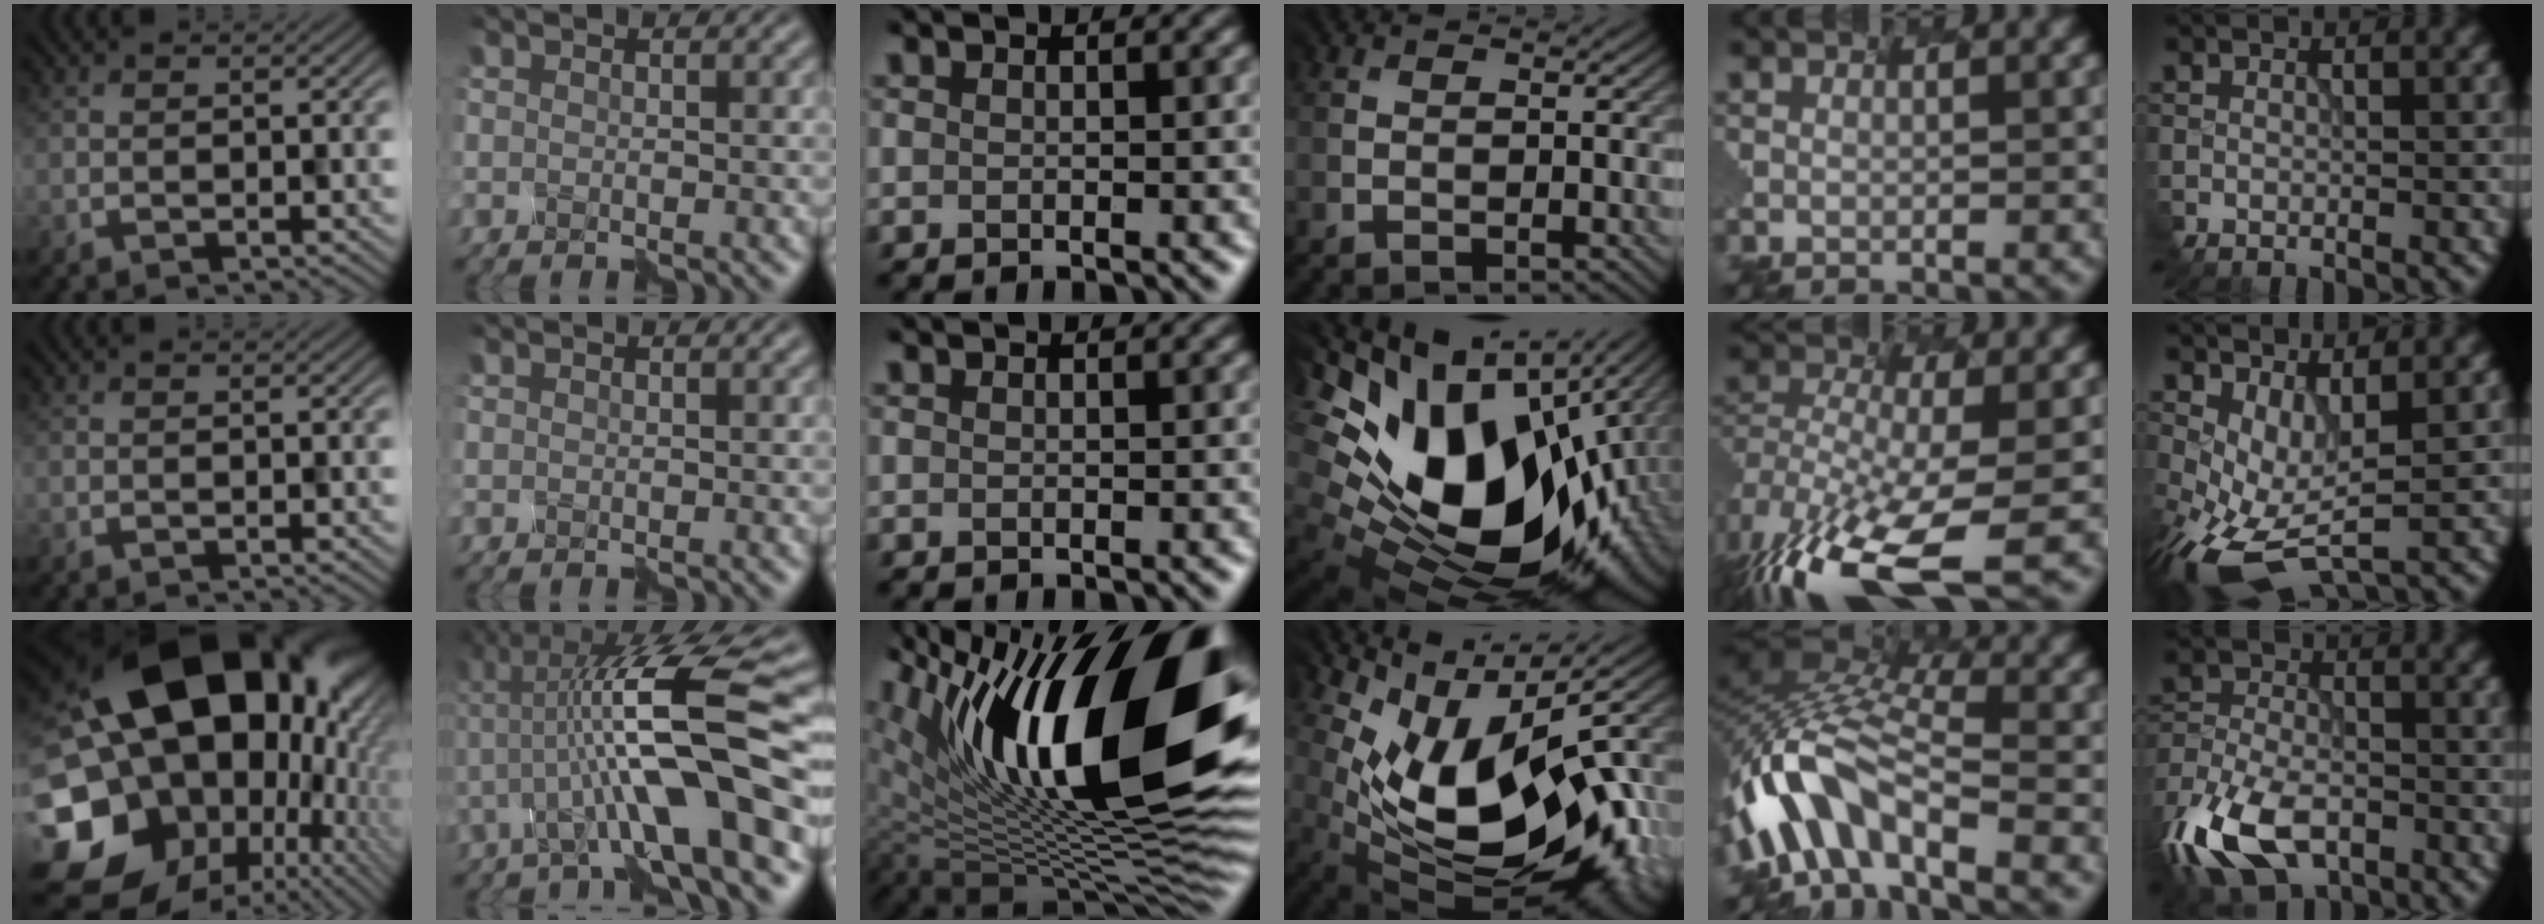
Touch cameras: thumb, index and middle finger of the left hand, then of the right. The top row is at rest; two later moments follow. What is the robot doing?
{"motion": "disassemble", "object": "markers"}